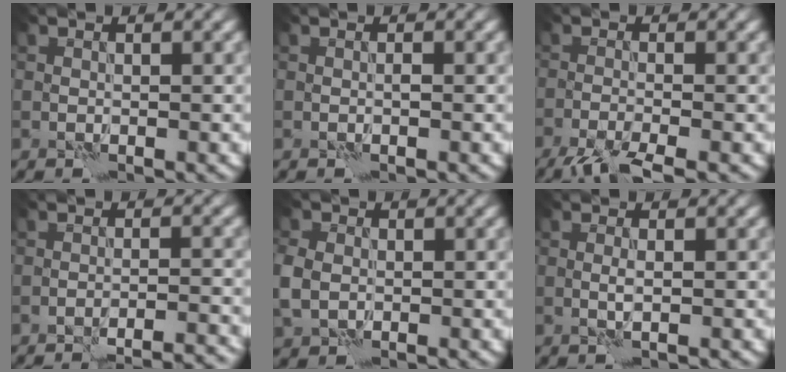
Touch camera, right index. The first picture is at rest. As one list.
[{"total": 0.0}, {"total": 4.8, "force": [-3.6, 0.7, 3.2], "torque": [-0.053, -0.007, -0.075]}, {"total": 7.6, "force": [-7.1, 1.1, 2.2], "torque": [-0.019, 0.023, -0.086]}, {"total": 3.5, "force": [-0.3, 2.9, 1.9], "torque": [-0.056, -0.003, -0.010]}, {"total": 0.8, "force": [0.1, 0.0, 0.8], "torque": [-0.017, 0.000, 0.001]}]